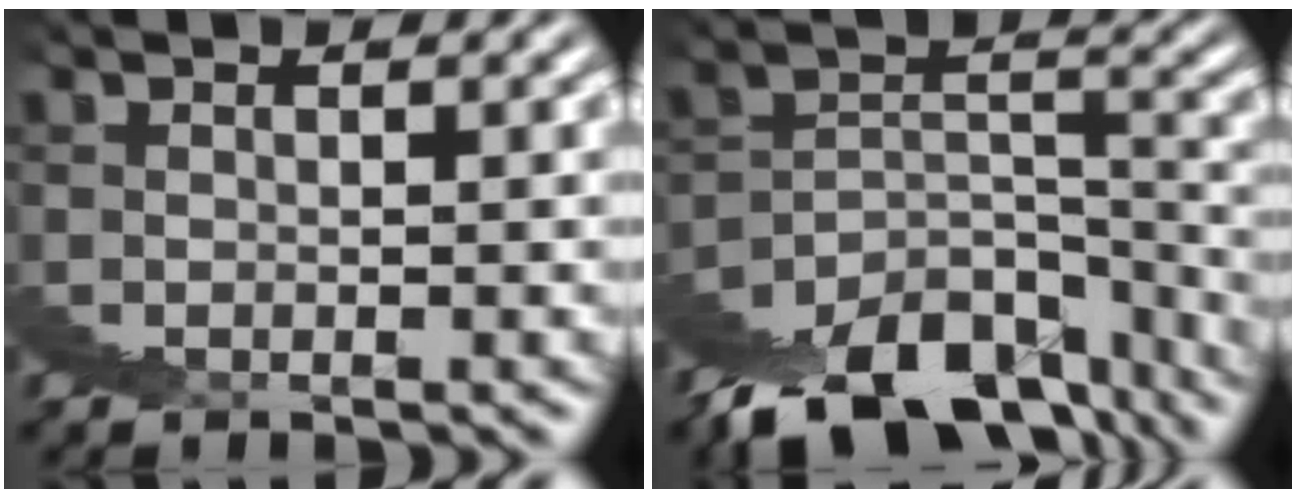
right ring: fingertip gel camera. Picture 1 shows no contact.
{"total": 9.6, "force": [-9.6, -0.3, 0.9], "torque": [0.001, -0.010, -0.145]}